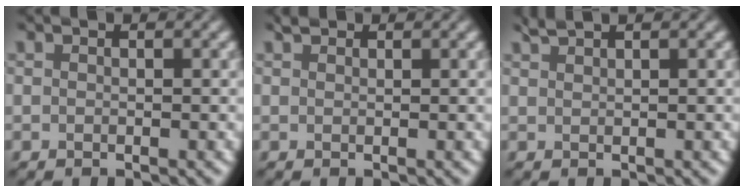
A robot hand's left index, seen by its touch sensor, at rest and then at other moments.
{"total": 0.7, "force": [0.6, 0.2, 0.1], "torque": [-0.005, 0.001, 0.013]}
{"total": 1.2, "force": [1.1, 0.2, 0.5], "torque": [-0.005, 0.003, 0.020]}